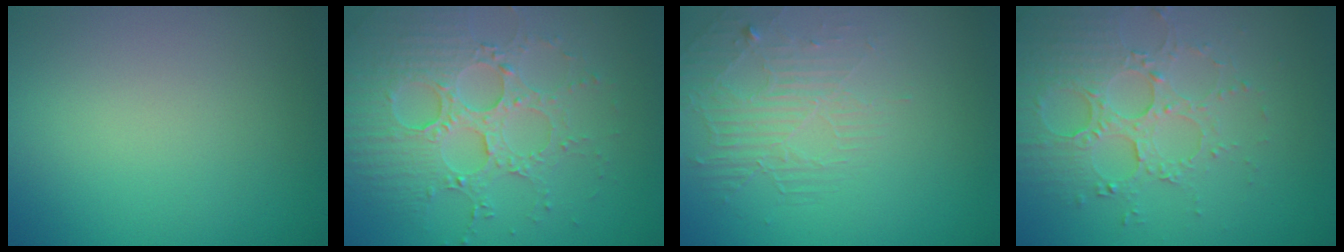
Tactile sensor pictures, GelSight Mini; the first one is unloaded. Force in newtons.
{"total": 5.2, "press": 4.6, "slide": 2.3}
{"total": 2.2, "press": 1.4, "slide": 1.7}
{"total": 5.3, "press": 3.7, "slide": 3.7}